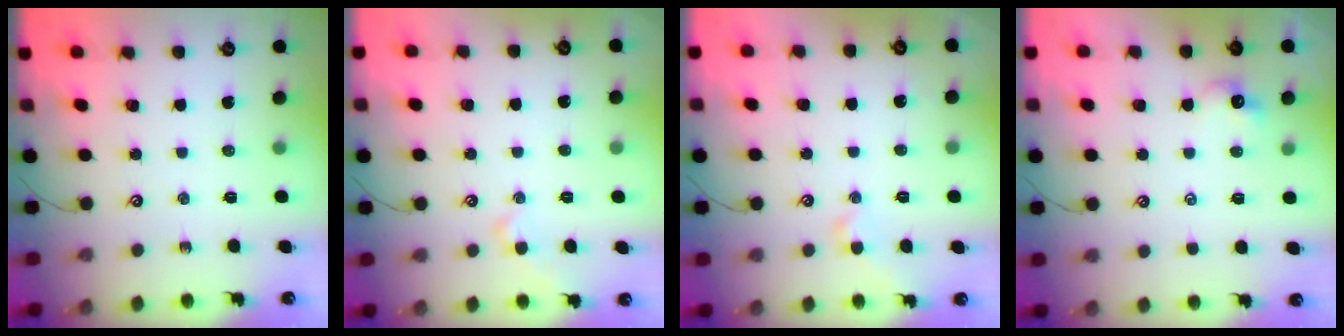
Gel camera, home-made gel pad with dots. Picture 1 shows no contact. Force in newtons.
{"total": 1.4, "press": 1.4, "slide": 0.1}
{"total": 1.6, "press": 1.5, "slide": 0.6}
{"total": 0.6, "press": 0.3, "slide": 0.5}